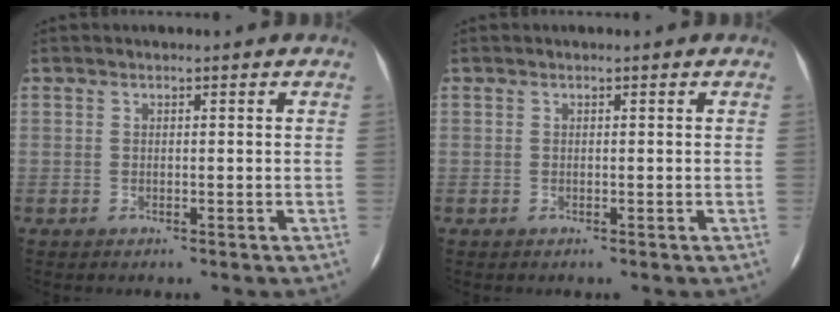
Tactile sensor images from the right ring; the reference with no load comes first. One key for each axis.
{"total": 0.0}